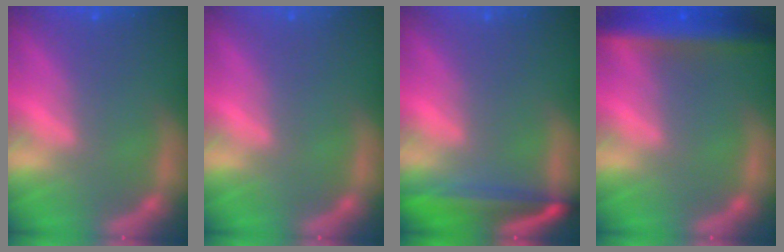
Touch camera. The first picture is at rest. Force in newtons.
{"total": 0.0}
{"total": 6.6}
{"total": 6.5}